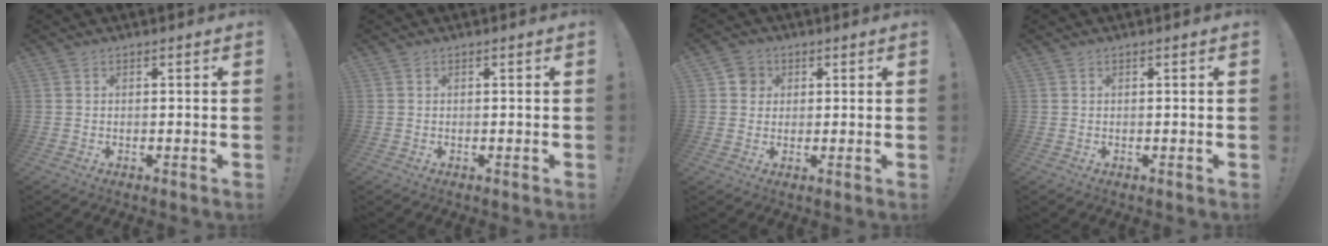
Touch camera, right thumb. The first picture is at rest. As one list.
[{"total": 0.0}, {"total": 4.5, "force": [1.1, 4.1, 1.3], "torque": [-0.018, 0.008, 0.021]}, {"total": 0.0}]